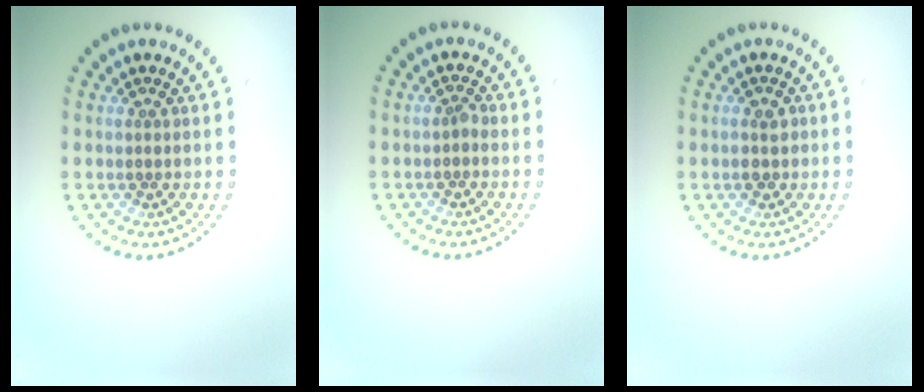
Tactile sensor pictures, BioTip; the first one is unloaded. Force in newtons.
{"total": 0.6, "press": 0.5, "slide": 0.3}
{"total": 1.5, "press": 1.5, "slide": 0.1}